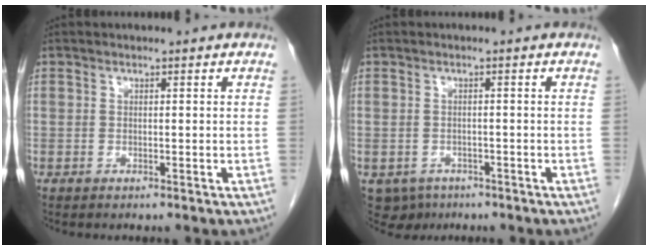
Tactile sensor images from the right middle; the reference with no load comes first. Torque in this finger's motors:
{"motor_torque": [-0.24, -0.41, -0.06, -0.02]}